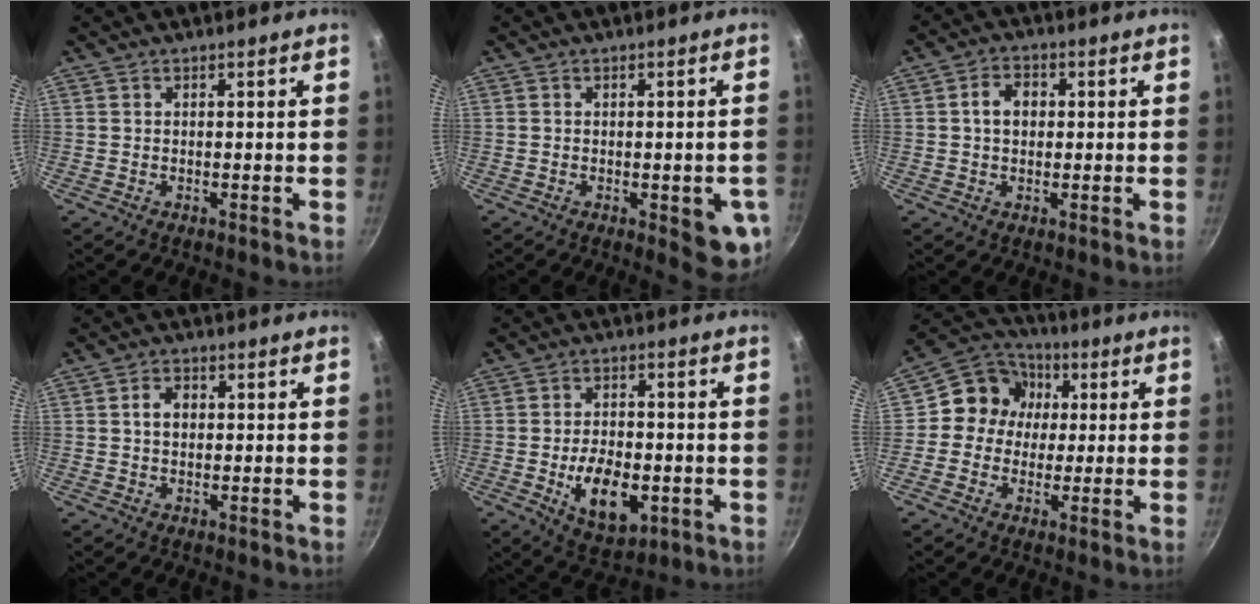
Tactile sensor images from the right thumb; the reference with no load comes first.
{"total": 7.9, "force": [-2.1, 2.8, 7.0], "torque": [-0.058, -0.001, -0.023]}
{"total": 5.0, "force": [0.6, 3.7, 3.2], "torque": [-0.036, 0.011, 0.003]}
{"total": 3.4, "force": [0.4, 2.5, 2.2], "torque": [-0.024, 0.008, 0.004]}
{"total": 14.1, "force": [-3.8, 8.1, 10.9], "torque": [-0.154, 0.011, -0.051]}
{"total": 10.5, "force": [1.1, 9.6, 4.0], "torque": [-0.028, 0.021, -0.004]}